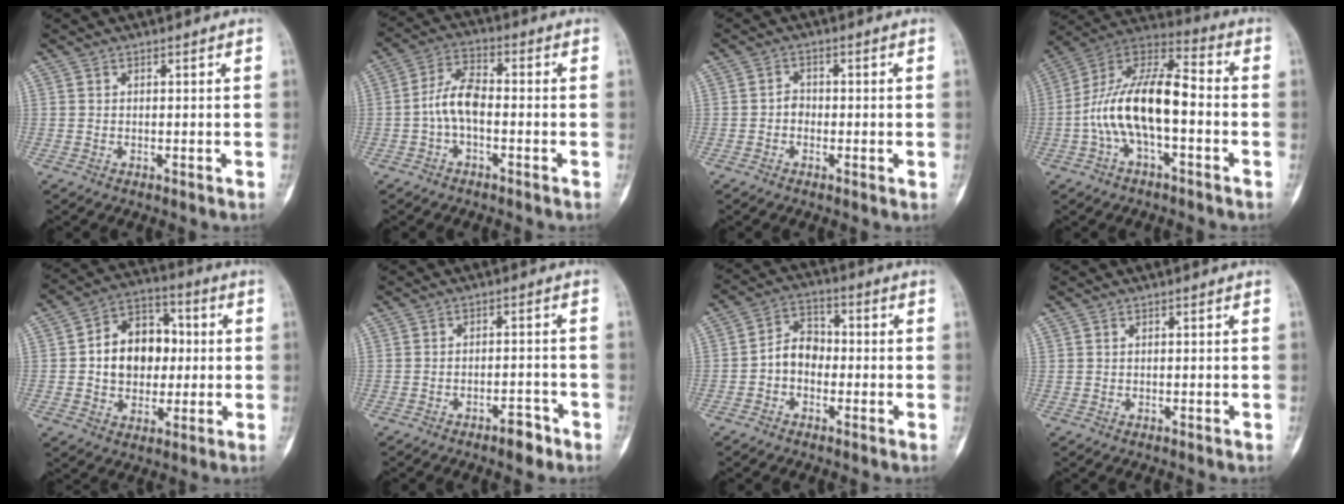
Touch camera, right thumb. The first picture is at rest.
{"total": 7.0, "force": [-1.4, 3.5, 5.9], "torque": [-0.116, 0.027, -0.034]}
{"total": 2.3, "force": [-0.5, 1.7, 1.4], "torque": [-0.002, 0.007, -0.019]}
{"total": 16.6, "force": [-2.8, 7.2, 14.6], "torque": [-0.269, 0.056, -0.056]}
{"total": 14.1, "force": [0.7, 10.6, 9.2], "torque": [-0.100, 0.023, 0.009]}
{"total": 3.6, "force": [-2.6, 1.4, 2.1], "torque": [-0.022, 0.021, -0.037]}
{"total": 6.4, "force": [-1.4, 4.9, 3.9], "torque": [-0.046, 0.028, -0.039]}
{"total": 0.0}